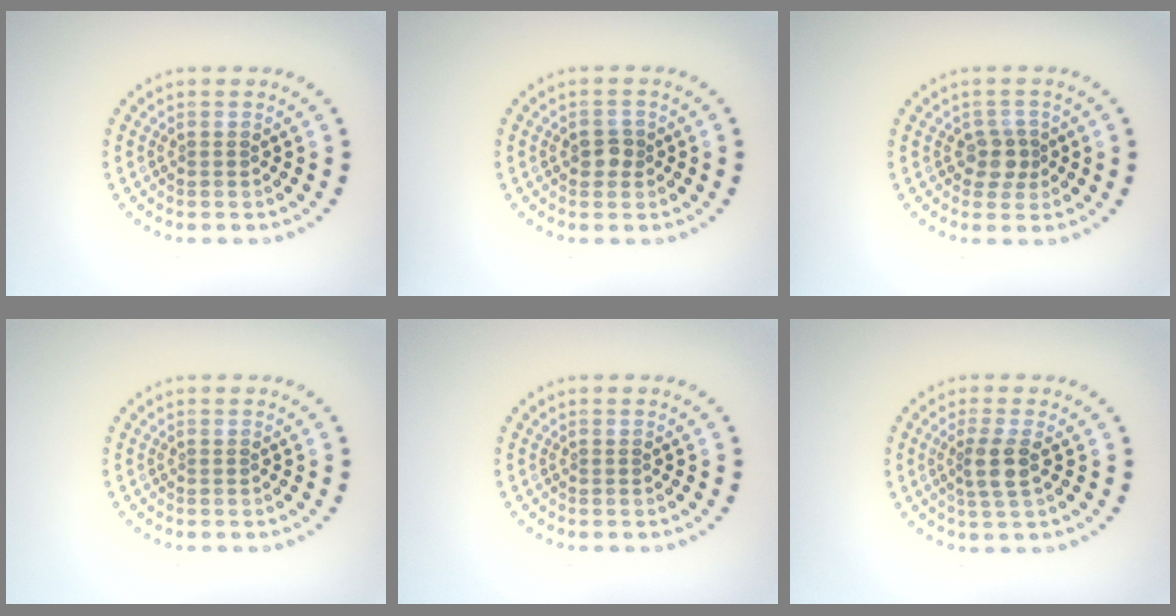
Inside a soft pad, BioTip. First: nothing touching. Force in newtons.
{"total": 1.7, "press": 1.6, "slide": 0.4}
{"total": 2.0, "press": 1.7, "slide": 1.0}
{"total": 0.0}
{"total": 0.0}
{"total": 2.4, "press": 2.0, "slide": 1.3}